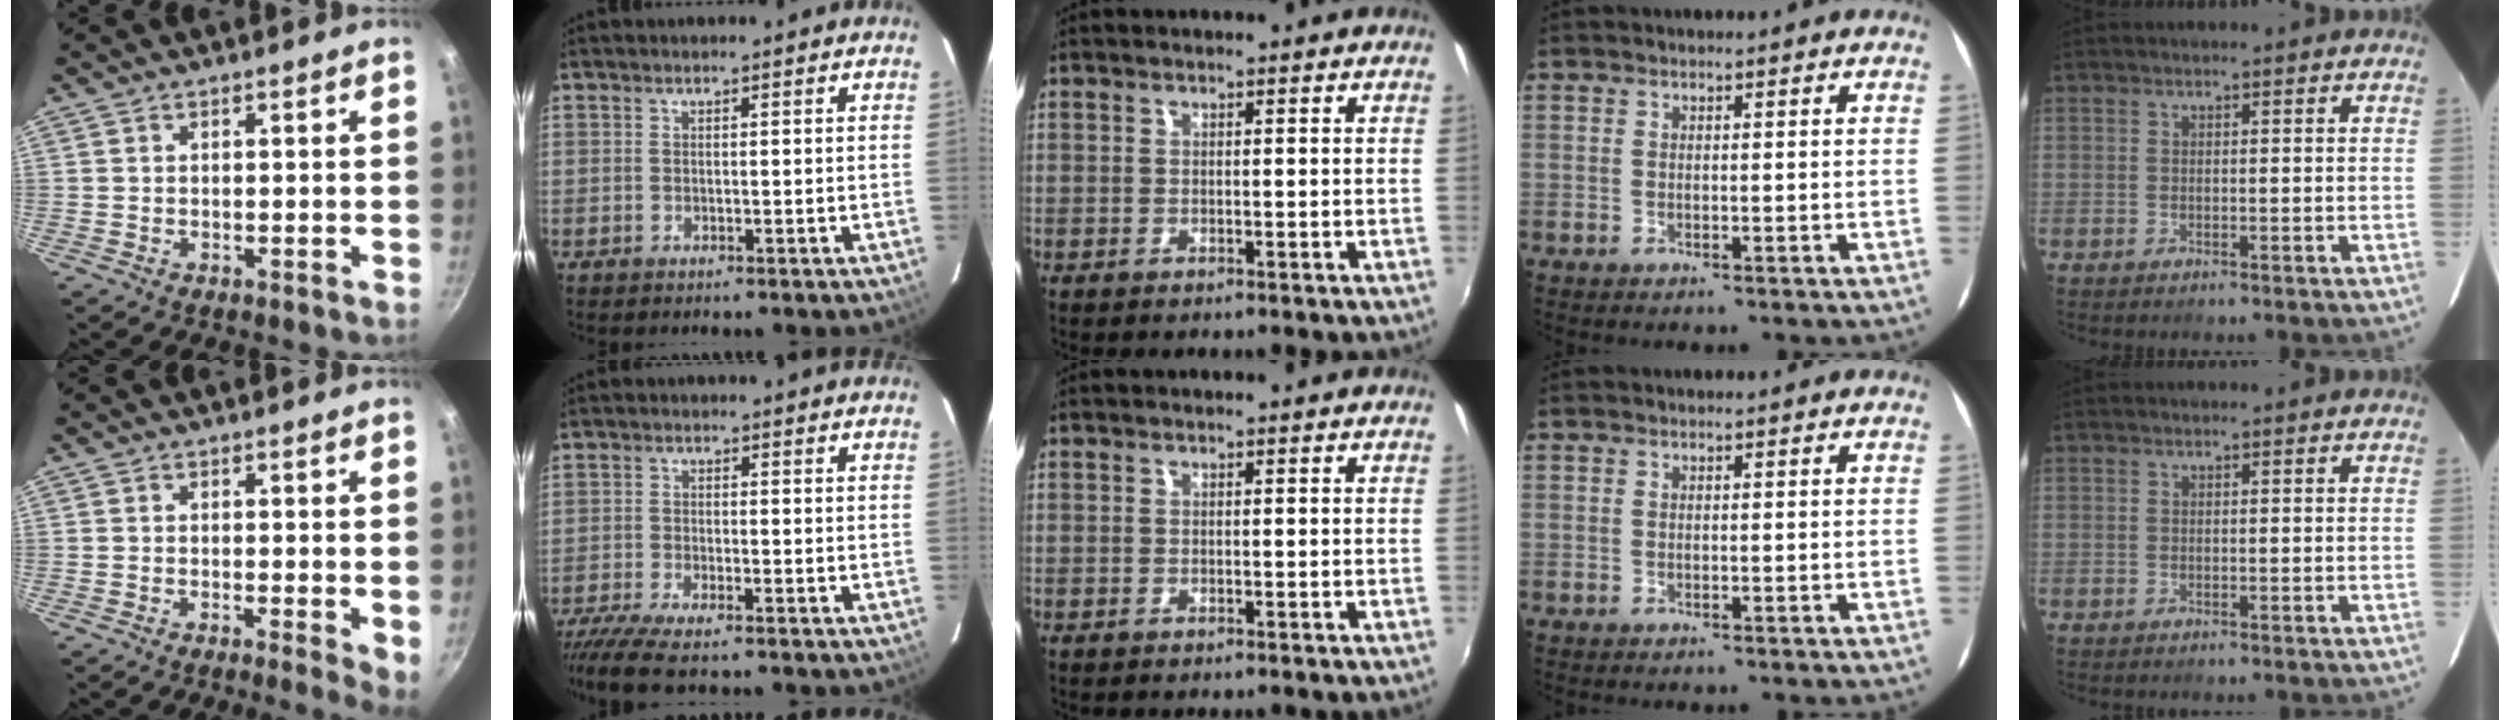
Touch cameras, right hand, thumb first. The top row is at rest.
{"thumb": {"total": 3.5, "force": [-0.1, 1.1, 3.3], "torque": [-0.041, -0.010, -0.005]}, "index": {"total": 8.5, "force": [-7.2, 0.9, 4.3], "torque": [-0.109, -0.035, -0.132]}}